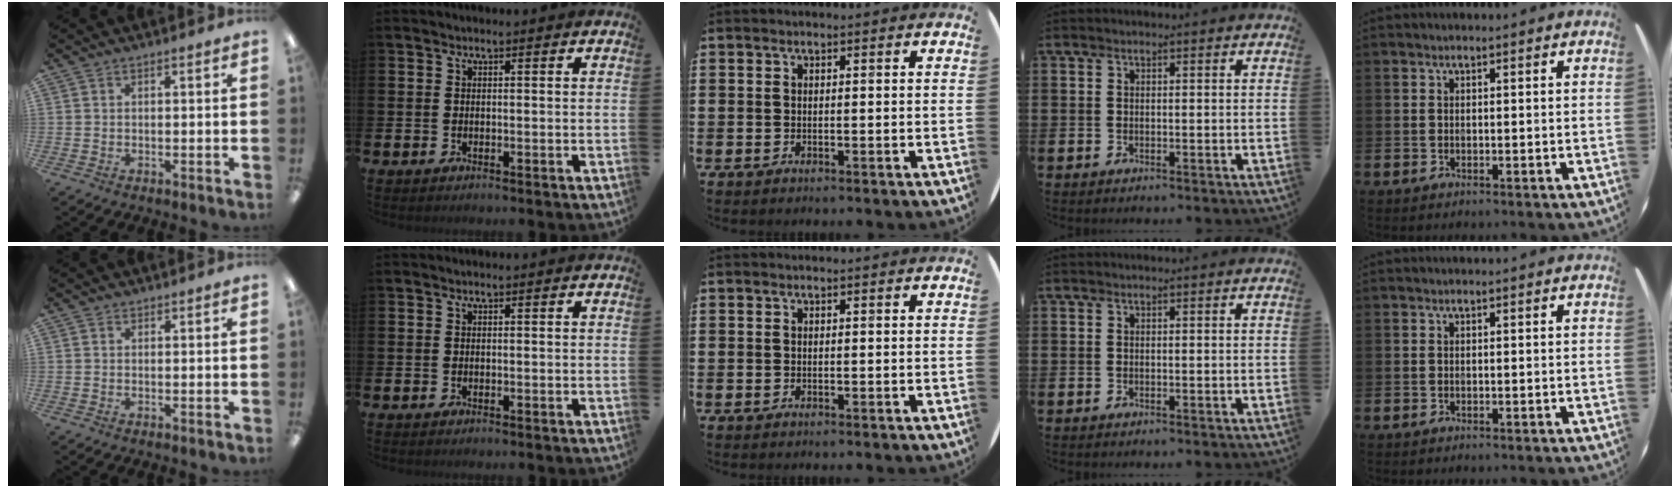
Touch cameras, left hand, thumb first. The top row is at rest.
{}